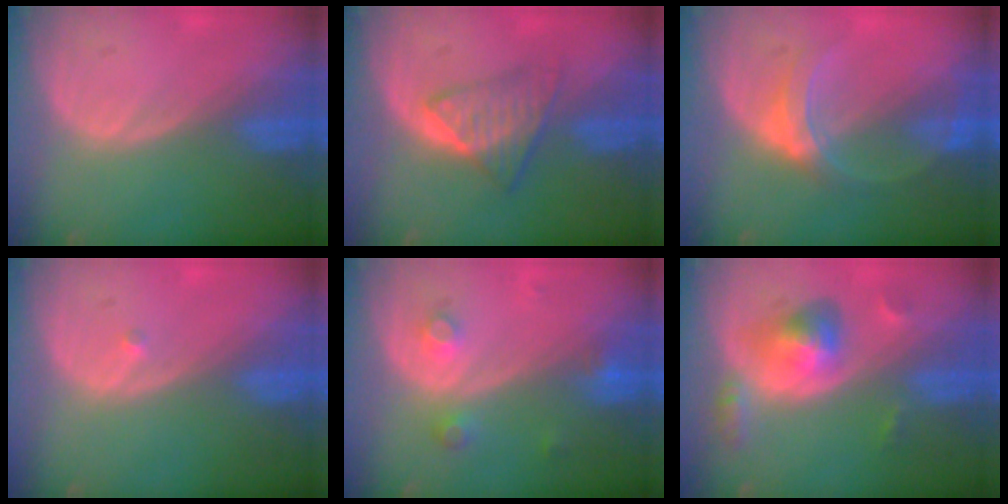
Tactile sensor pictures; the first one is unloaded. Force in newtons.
{"total": 5.9, "press": 5.1, "slide": 3.0}
{"total": 5.1, "press": 5.0, "slide": 1.1}
{"total": 0.6, "press": 0.5, "slide": 0.4}
{"total": 3.3, "press": 3.1, "slide": 1.1}
{"total": 5.9, "press": 5.5, "slide": 2.1}